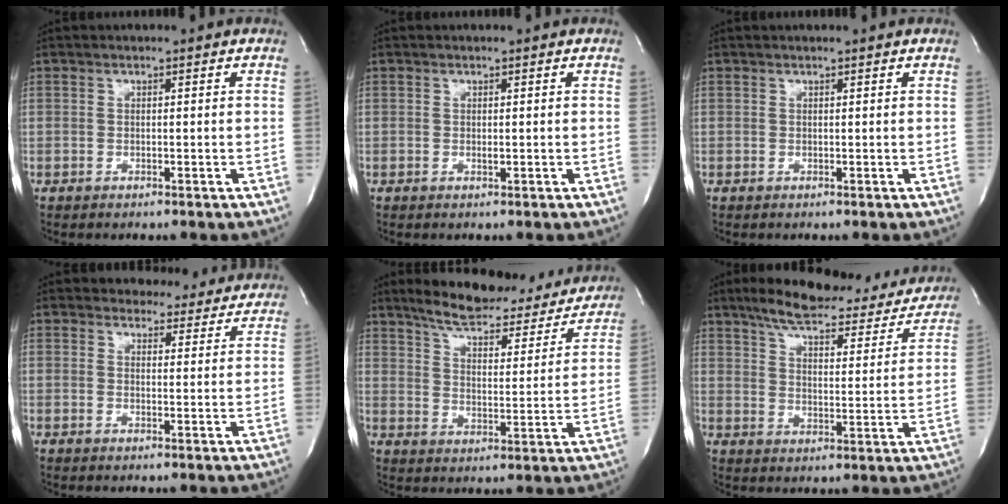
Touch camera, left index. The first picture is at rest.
{"total": 0.6, "force": [0.2, 0.2, 0.6], "torque": [-0.011, -0.003, 0.002]}
{"total": 1.6, "force": [1.4, 0.0, 0.7], "torque": [-0.007, 0.011, 0.019]}
{"total": 8.6, "force": [8.2, 2.8, 0.7], "torque": [0.014, -0.007, 0.083]}
{"total": 20.8, "force": [18.5, 5.0, 8.3], "torque": [-0.110, -0.014, 0.244]}
{"total": 22.3, "force": [19.1, 5.4, 10.1], "torque": [-0.138, -0.007, 0.246]}